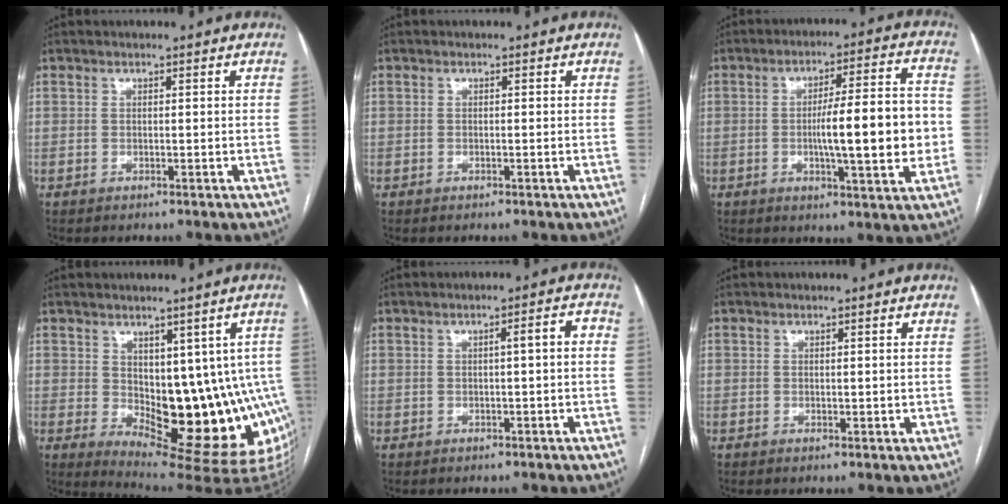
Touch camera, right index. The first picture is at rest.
{"total": 0.0}
{"total": 14.0, "force": [-1.5, 1.8, 13.8], "torque": [-0.204, 0.010, -0.021]}
{"total": 16.5, "force": [-1.4, 7.7, 14.6], "torque": [-0.145, 0.005, 0.003]}
{"total": 2.5, "force": [0.0, 0.3, 2.5], "torque": [-0.035, 0.007, 0.000]}
{"total": 0.9, "force": [0.2, 0.5, 0.8], "torque": [-0.012, -0.005, 0.006]}